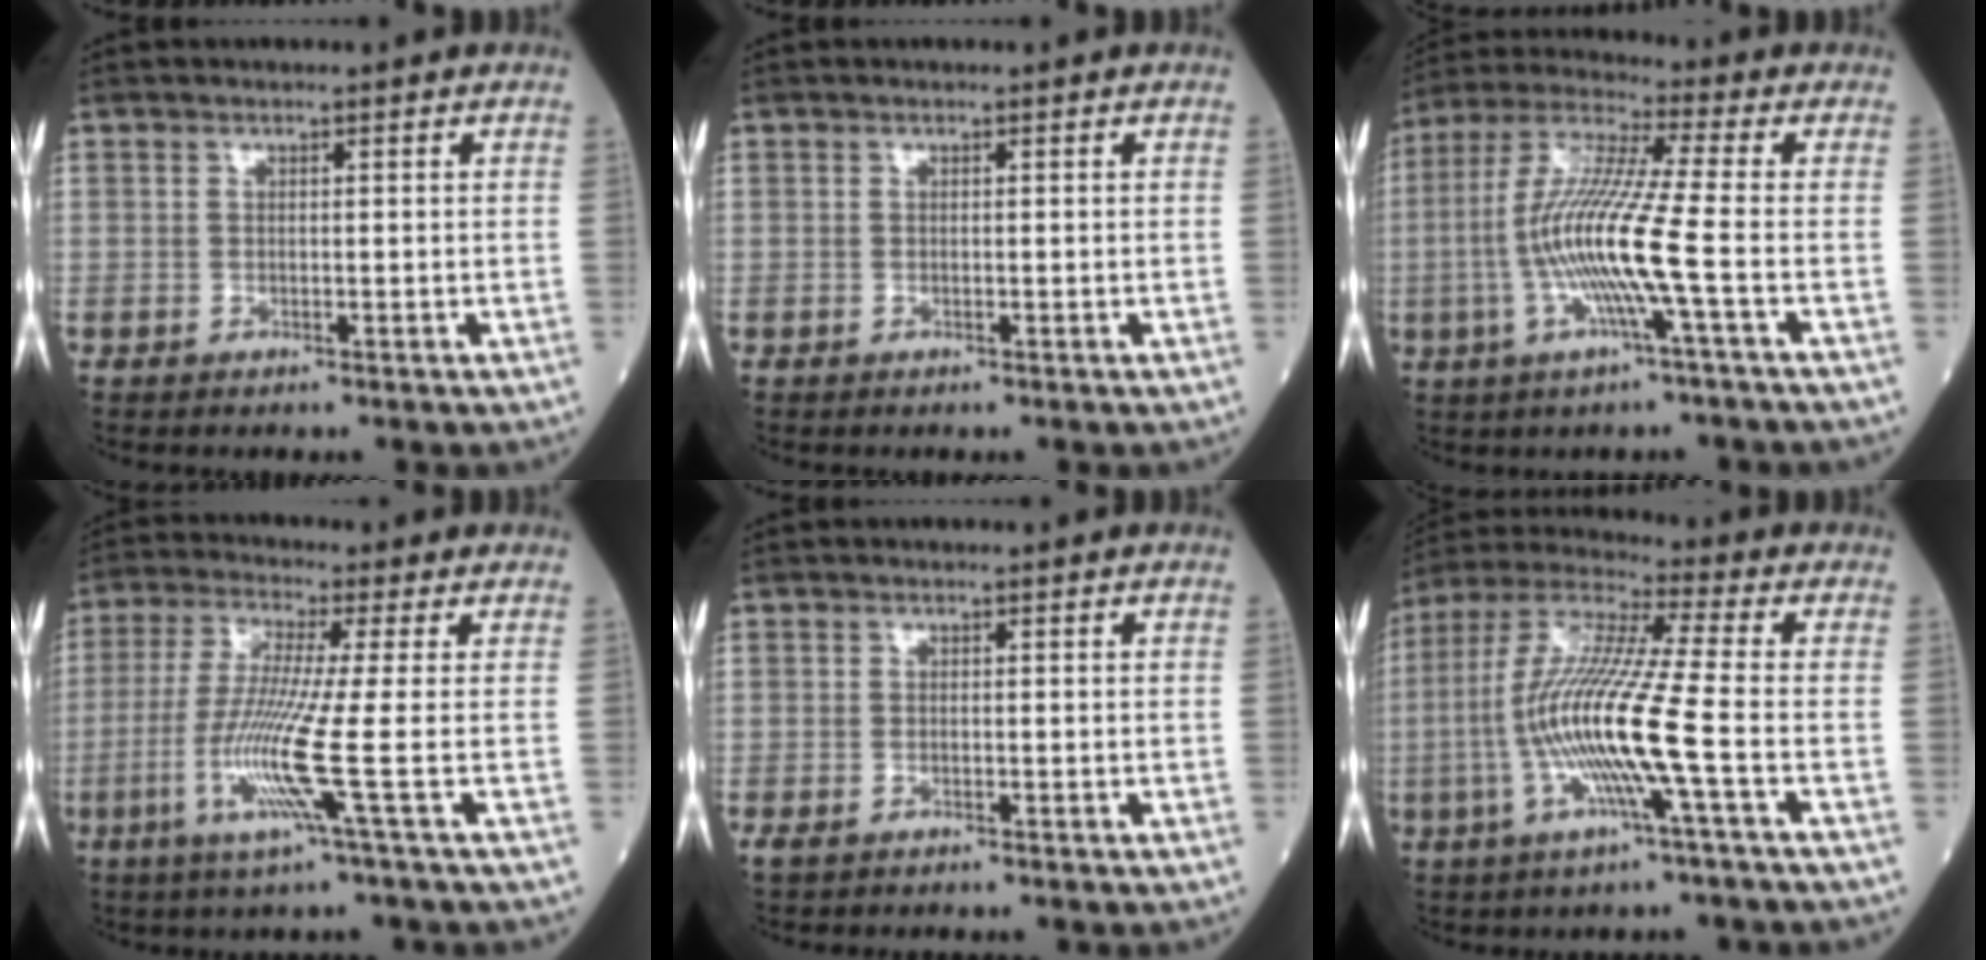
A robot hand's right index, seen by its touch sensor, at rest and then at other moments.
{"total": 0.0}
{"total": 12.9, "force": [-2.7, -0.8, 12.6], "torque": [-0.259, -0.003, -0.060]}
{"total": 9.7, "force": [-2.7, -1.9, 9.1], "torque": [-0.195, -0.021, -0.059]}
{"total": 1.1, "force": [-0.7, 0.3, 0.7], "torque": [-0.019, -0.003, -0.010]}
{"total": 15.0, "force": [-3.2, -0.6, 14.6], "torque": [-0.301, -0.004, -0.072]}